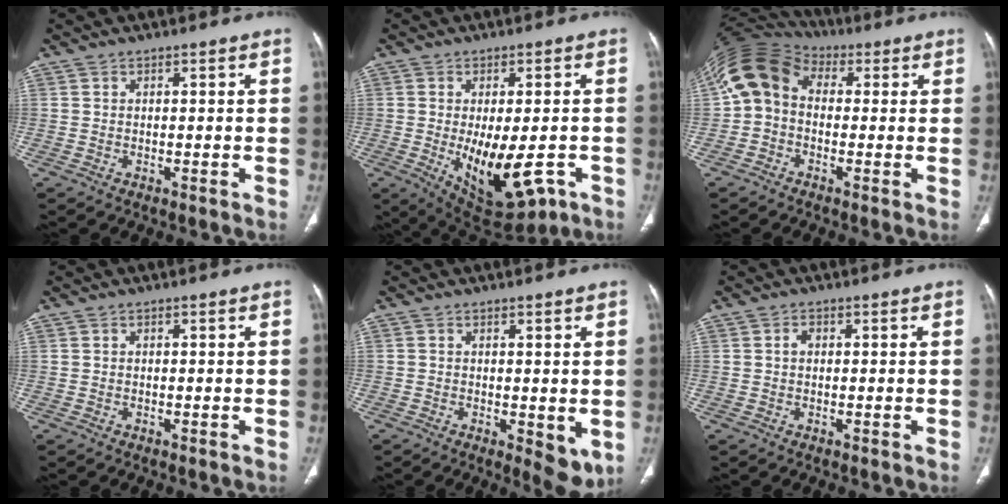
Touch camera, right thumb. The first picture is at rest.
{"total": 15.0, "force": [-4.7, 7.1, 12.4], "torque": [-0.180, -0.008, -0.046]}
{"total": 11.2, "force": [0.6, 8.6, 7.2], "torque": [-0.134, 0.039, -0.005]}
{"total": 0.0}
{"total": 5.4, "force": [-1.0, 2.2, 4.8], "torque": [-0.053, -0.014, -0.008]}
{"total": 1.3, "force": [0.1, 1.0, 0.9], "torque": [-0.013, 0.005, -0.001]}